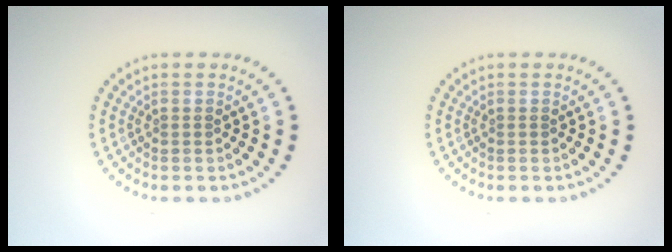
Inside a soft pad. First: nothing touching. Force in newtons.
{"total": 0.0}